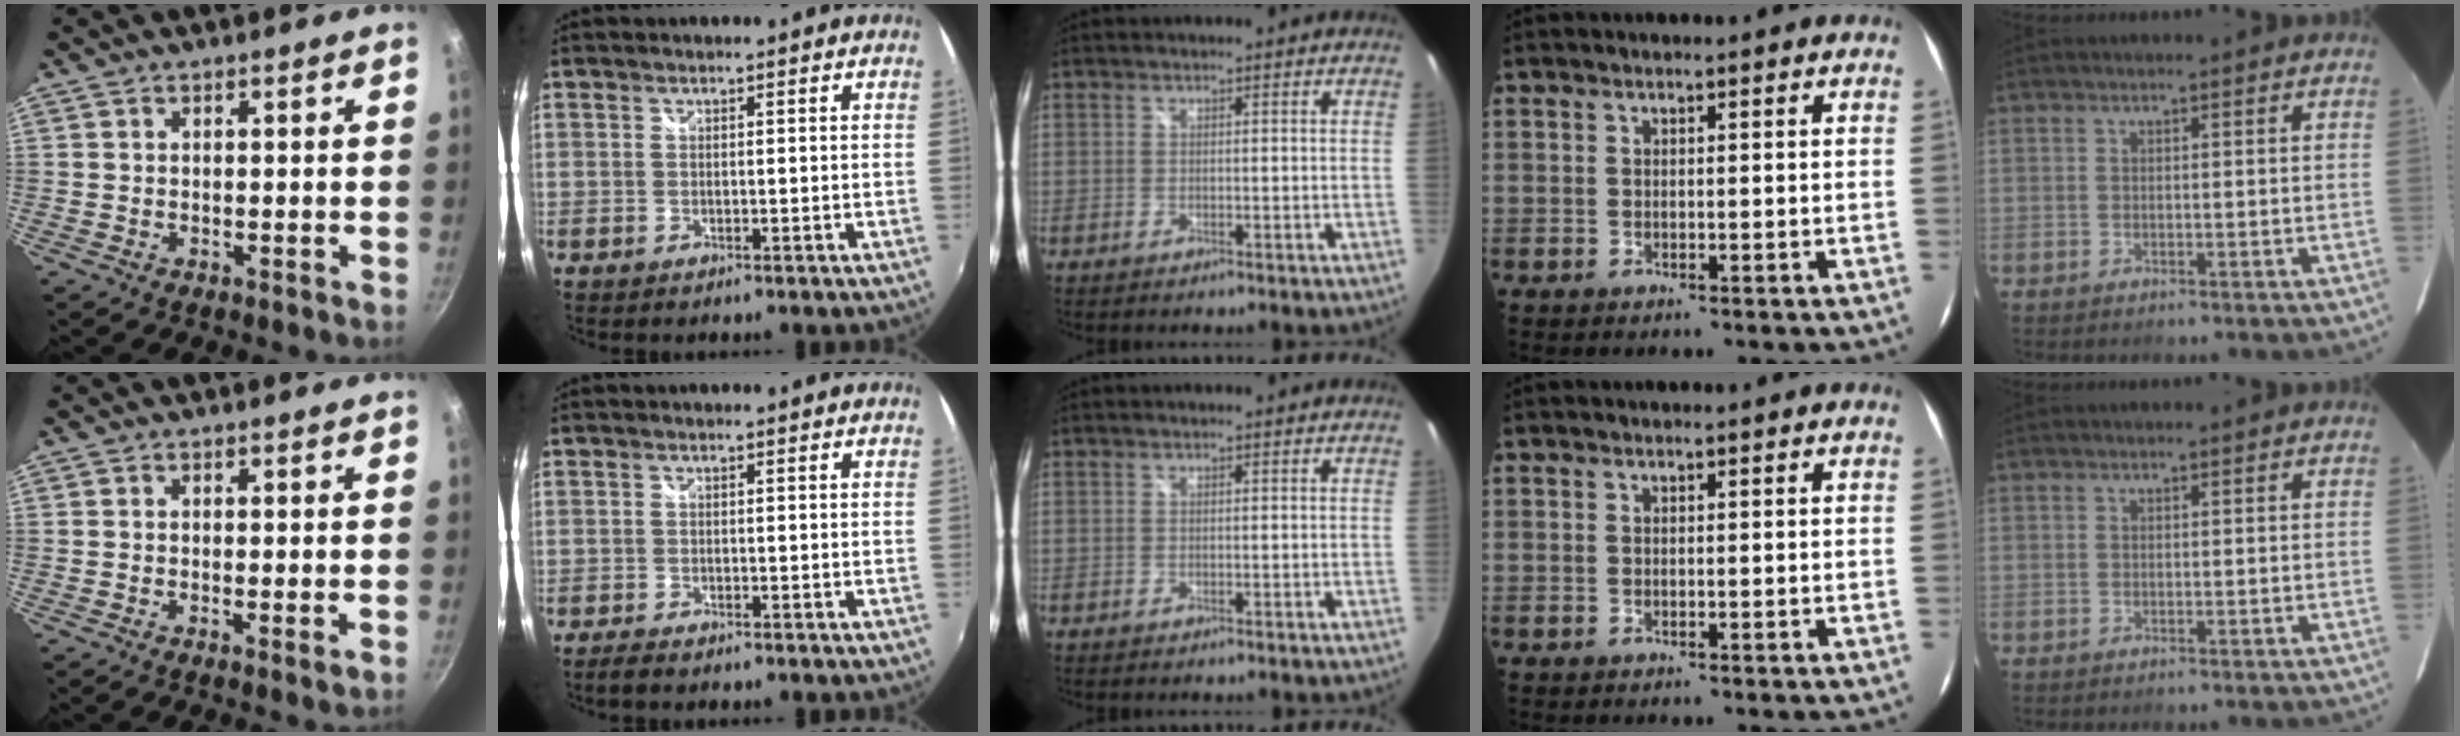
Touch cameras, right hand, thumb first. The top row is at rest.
{"thumb": {"total": 1.5, "force": [-0.4, 0.1, 1.4], "torque": [-0.028, -0.004, -0.010]}, "index": {"total": 2.6, "force": [-2.2, 0.6, 1.3], "torque": [-0.033, -0.010, -0.042]}}